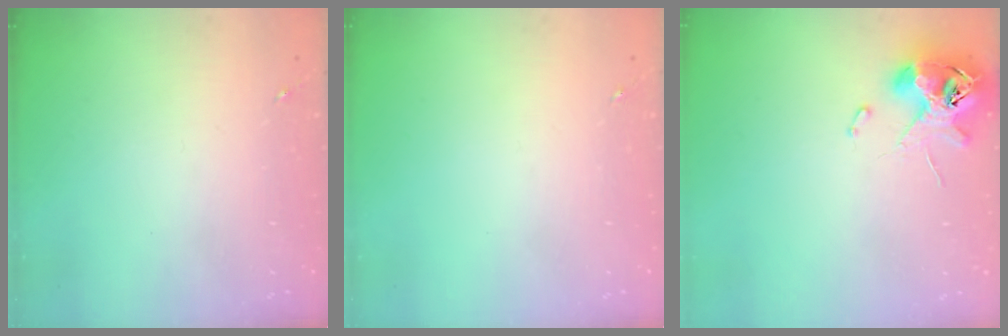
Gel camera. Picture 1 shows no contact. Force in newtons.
{"total": 0.0}
{"total": 11.8, "press": 11.6, "slide": 1.9}